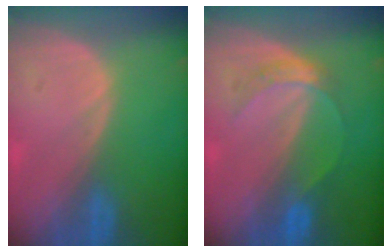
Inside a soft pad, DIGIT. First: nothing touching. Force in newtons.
{"total": 3.8, "press": 3.8, "slide": 0.4}